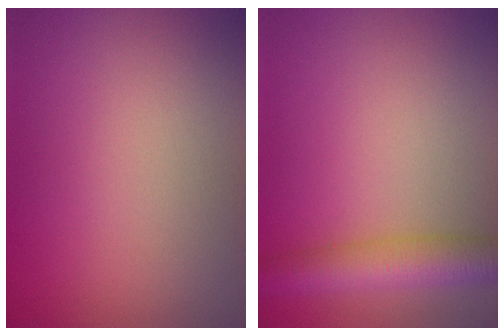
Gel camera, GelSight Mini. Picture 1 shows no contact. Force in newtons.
{"total": 5.3, "press": 5.3, "slide": 0.2}